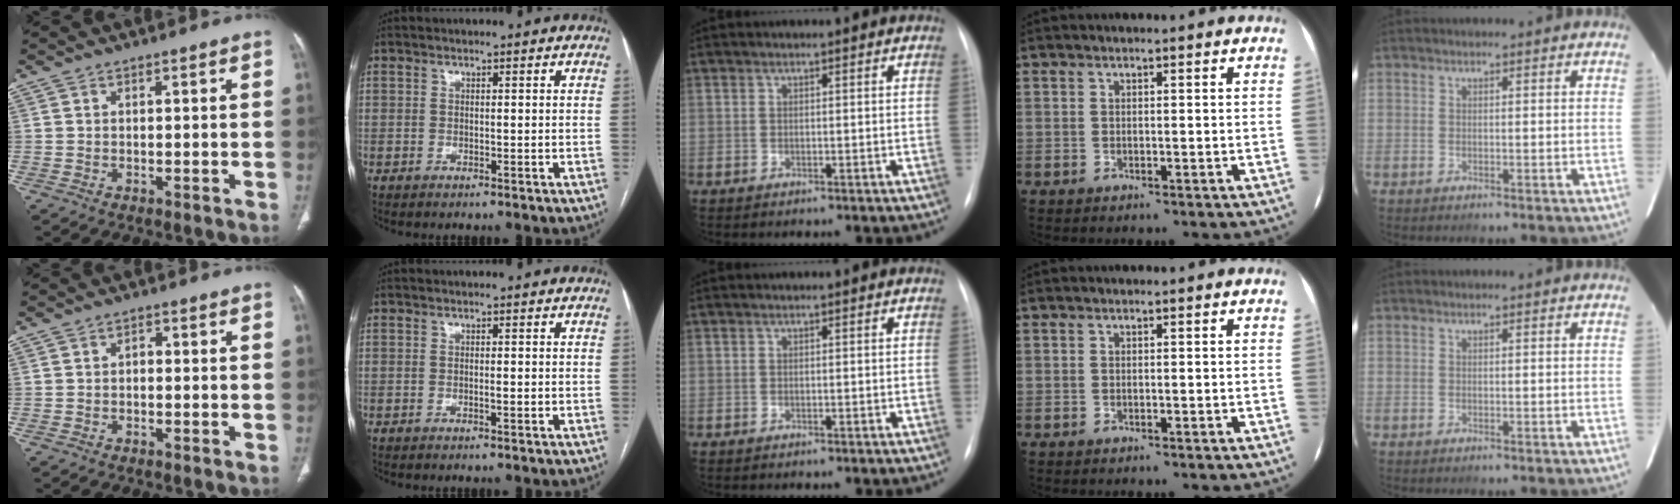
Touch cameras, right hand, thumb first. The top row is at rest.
{"thumb": {"total": 1.2, "force": [-0.3, 0.9, 0.7], "torque": [-0.001, 0.003, -0.009]}, "index": {"total": 0.9, "force": [-0.1, 0.2, 0.9], "torque": [-0.016, -0.002, -0.002]}}